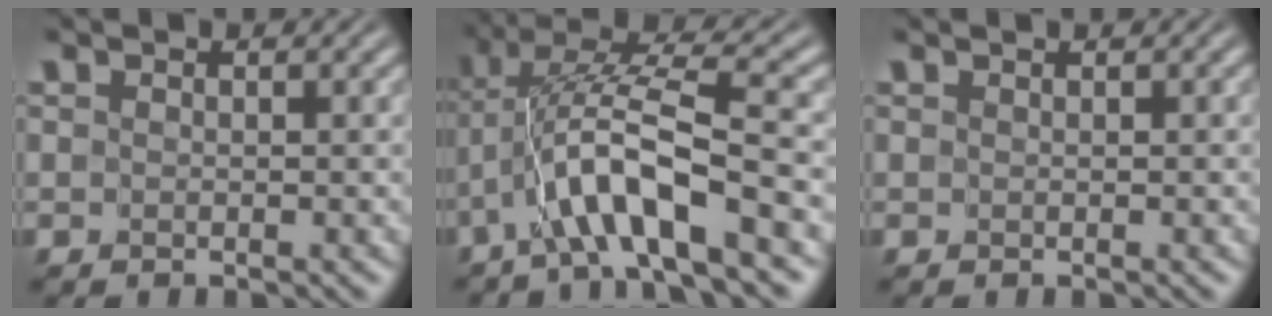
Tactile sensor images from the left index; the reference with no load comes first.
{"total": 7.8, "force": [-3.3, 1.3, 6.9], "torque": [-0.124, 0.022, -0.065]}
{"total": 0.0}